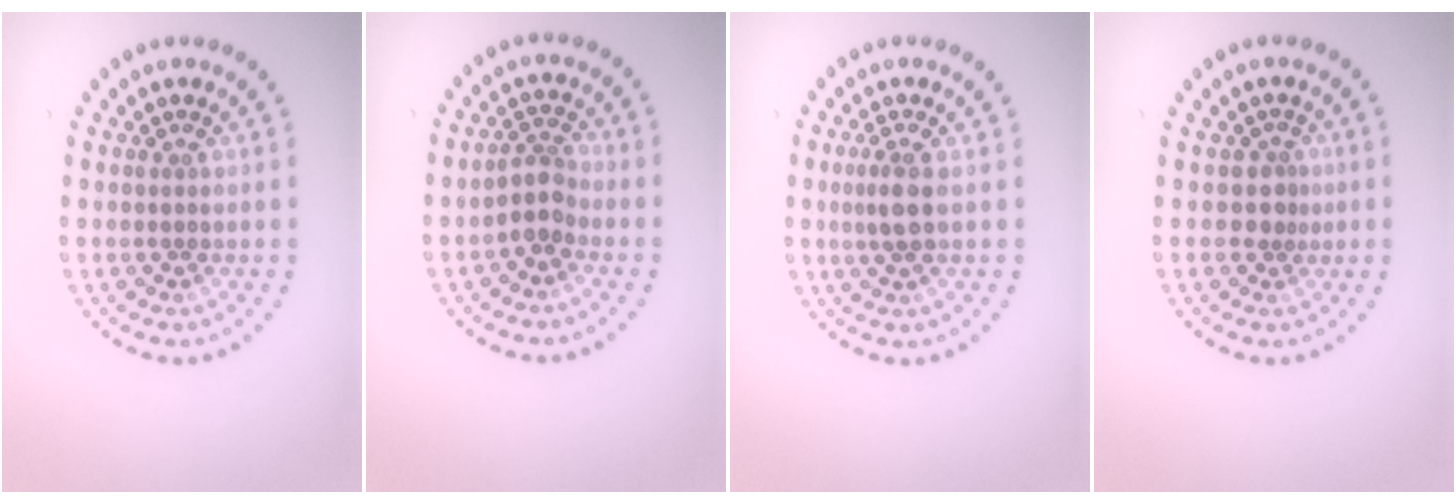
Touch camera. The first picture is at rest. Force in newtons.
{"total": 2.1, "press": 1.8, "slide": 1.1}
{"total": 2.0, "press": 1.7, "slide": 1.0}
{"total": 1.2, "press": 0.9, "slide": 0.9}